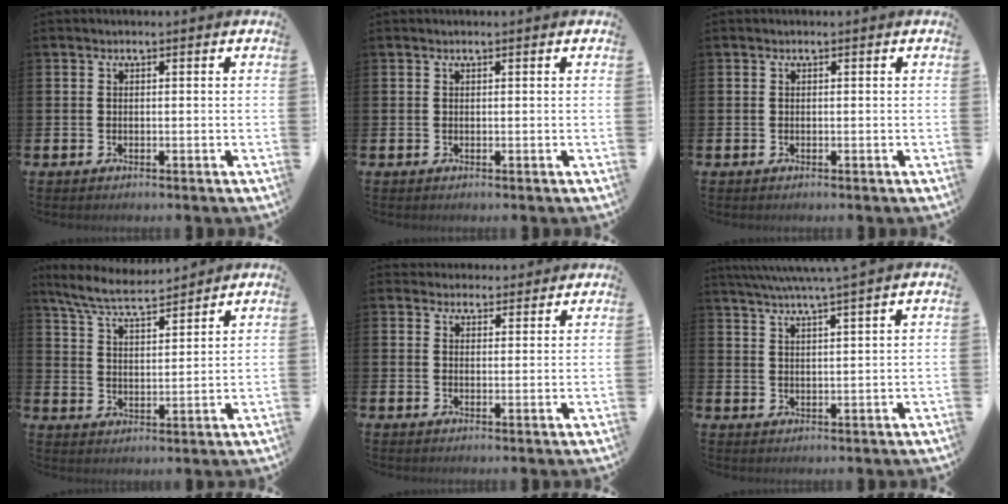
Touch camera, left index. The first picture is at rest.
{"total": 0.0}
{"total": 0.0}
{"total": 6.6, "force": [6.2, 0.8, 2.2], "torque": [-0.064, -0.034, 0.108]}
{"total": 3.2, "force": [2.9, 1.1, -0.3], "torque": [0.013, -0.015, 0.052]}
{"total": 4.1, "force": [4.0, -0.9, 0.7], "torque": [-0.023, -0.019, 0.070]}